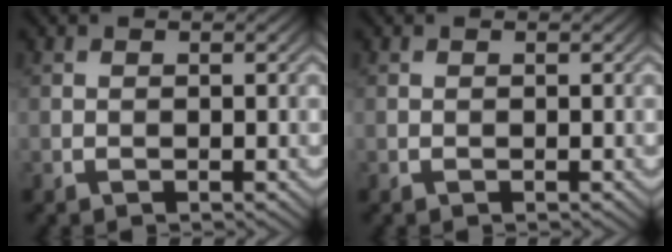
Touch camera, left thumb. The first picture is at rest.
{"total": 0.0}